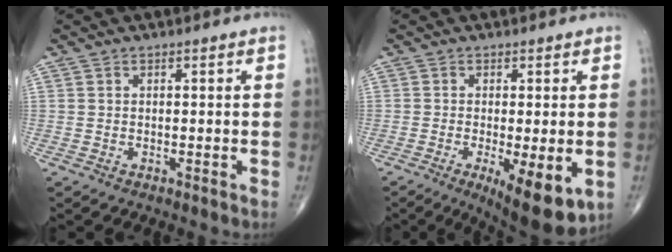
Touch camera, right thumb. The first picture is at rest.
{"total": 11.1, "force": [-3.6, 3.4, 10.0], "torque": [-0.146, -0.022, -0.048]}